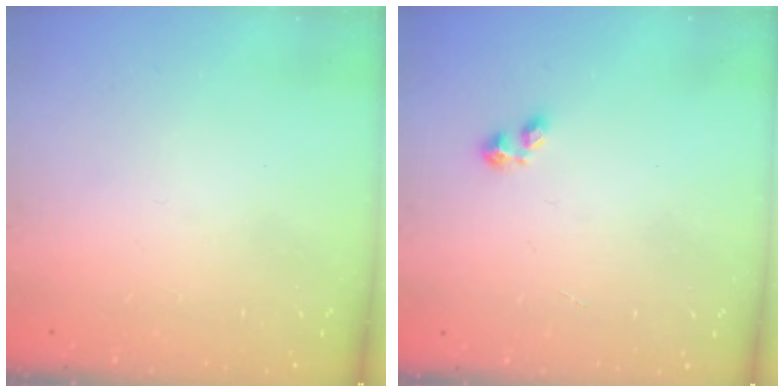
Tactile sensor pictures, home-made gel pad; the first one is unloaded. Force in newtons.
{"total": 1.8, "press": 1.7, "slide": 0.5}